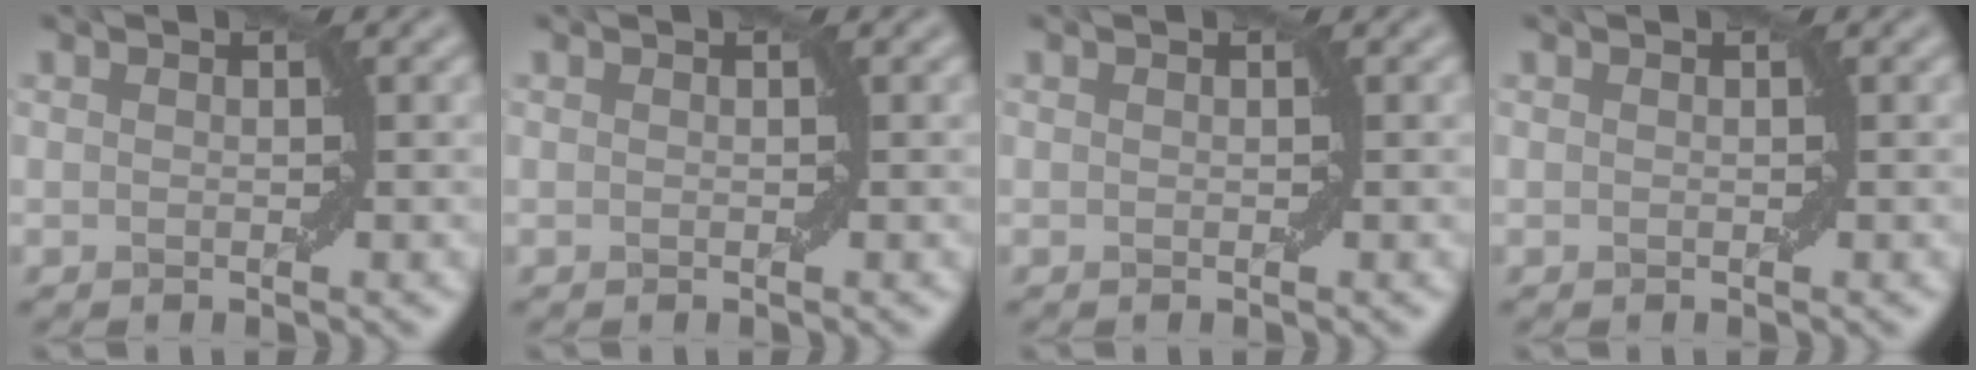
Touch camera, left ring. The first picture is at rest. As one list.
[{"total": 0.0}, {"total": 0.0}, {"total": 0.0}]